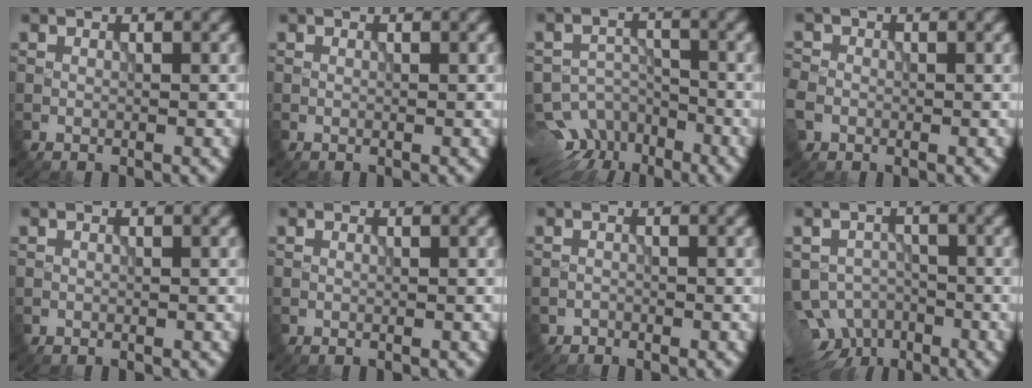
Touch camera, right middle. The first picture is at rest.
{"total": 0.0}
{"total": 9.9, "force": [-7.2, 6.1, 3.2], "torque": [-0.048, -0.021, -0.088]}
{"total": 3.6, "force": [-1.6, 3.0, 1.4], "torque": [-0.032, -0.005, -0.027]}
{"total": 0.0}
{"total": 0.0}
{"total": 0.9, "force": [-0.8, 0.4, -0.3], "torque": [0.009, 0.000, -0.015]}
{"total": 8.2, "force": [-5.0, 5.2, 3.9], "torque": [-0.049, -0.014, -0.064]}